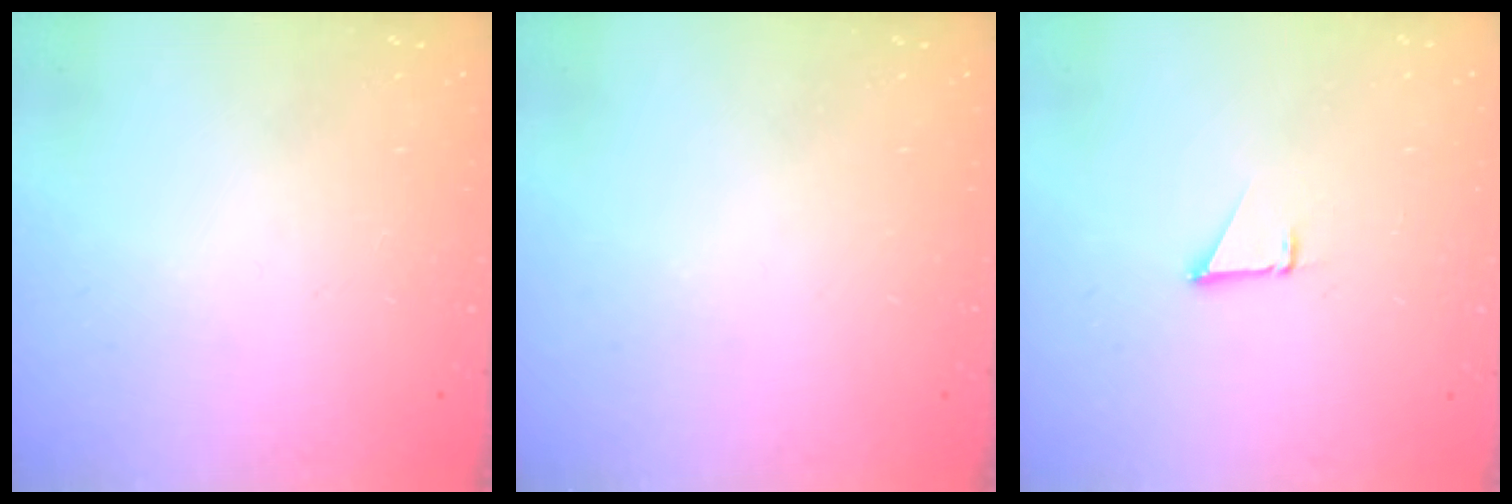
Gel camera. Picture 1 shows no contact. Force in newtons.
{"total": 0.0}
{"total": 1.4, "press": 1.3, "slide": 0.1}